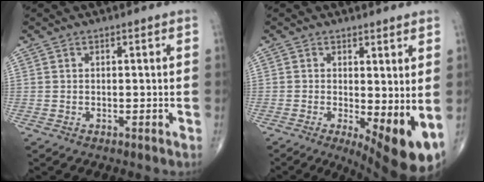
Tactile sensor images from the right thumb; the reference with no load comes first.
{"total": 10.3, "force": [-1.2, 3.3, 9.7], "torque": [-0.134, -0.023, -0.008]}